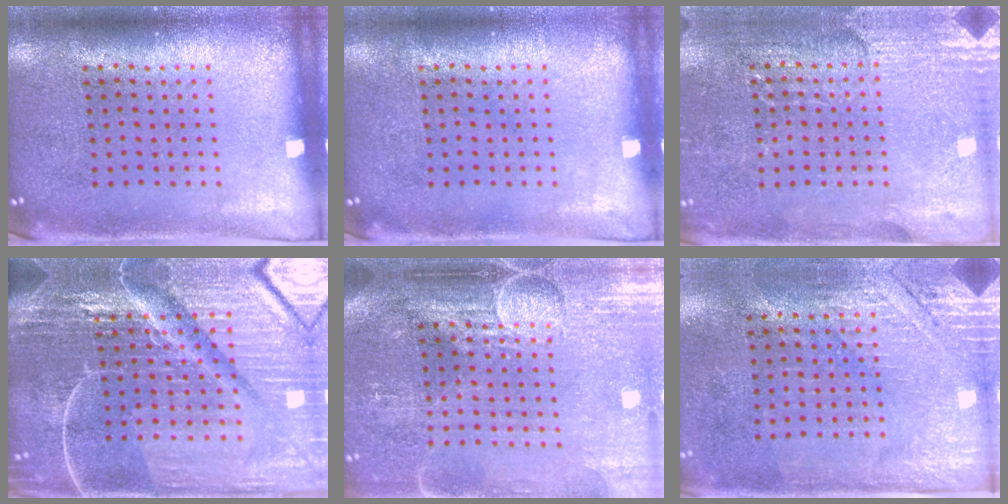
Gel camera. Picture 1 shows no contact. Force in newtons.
{"total": 0.0}
{"total": 2.9, "press": 2.8, "slide": 0.6}
{"total": 7.1, "press": 6.2, "slide": 3.5}
{"total": 4.1, "press": 3.7, "slide": 1.9}
{"total": 2.7, "press": 2.5, "slide": 1.1}